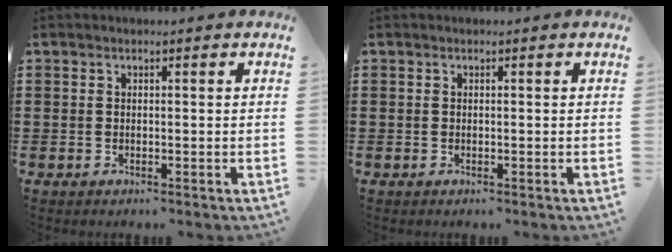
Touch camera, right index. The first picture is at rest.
{"total": 0.0}